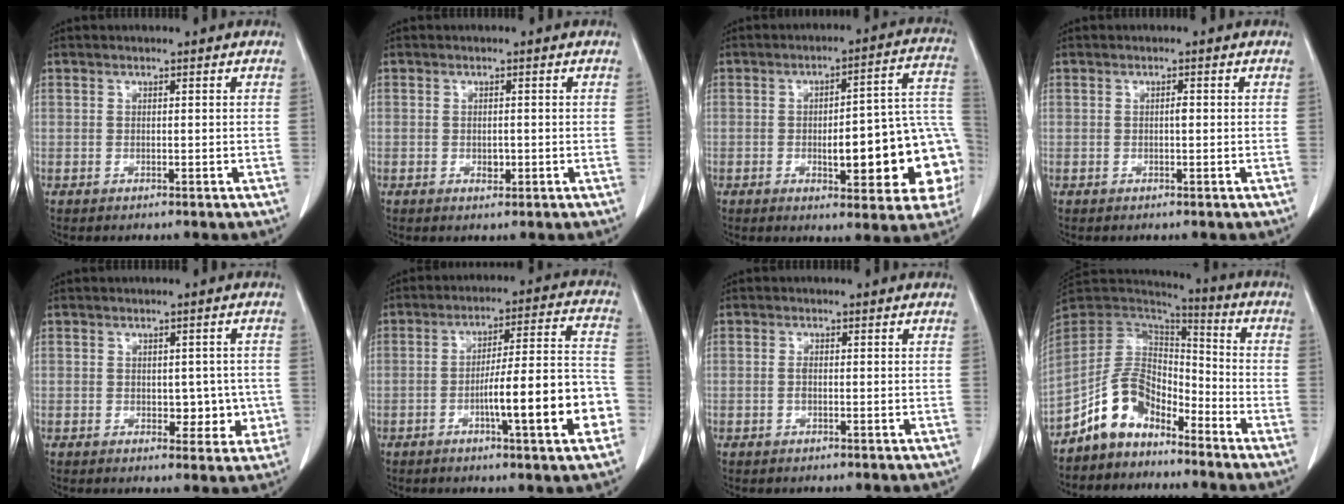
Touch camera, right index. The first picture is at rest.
{"total": 1.3, "force": [-0.3, 0.9, 0.9], "torque": [-0.013, 0.001, 0.001]}
{"total": 18.3, "force": [-4.0, 4.8, 17.2], "torque": [-0.137, 0.048, -0.033]}
{"total": 0.8, "force": [-0.1, 0.2, 0.7], "torque": [-0.012, 0.001, -0.001]}
{"total": 4.1, "force": [-0.4, 2.8, 3.0], "torque": [-0.020, 0.007, 0.003]}
{"total": 14.4, "force": [-4.8, 1.1, 13.6], "torque": [-0.192, 0.017, -0.068]}
{"total": 0.7, "force": [-0.1, 0.3, 0.7], "torque": [-0.012, 0.003, -0.002]}
{"total": 10.2, "force": [-7.2, 5.7, 4.6], "torque": [-0.094, 0.039, -0.142]}